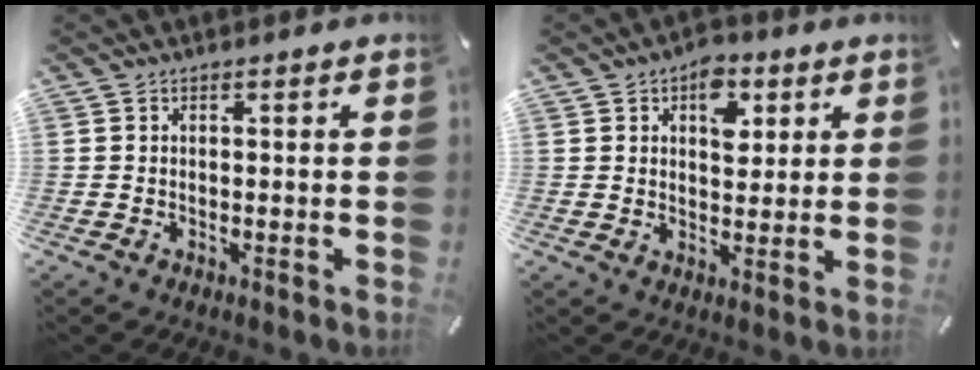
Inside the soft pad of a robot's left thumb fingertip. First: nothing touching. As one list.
[{"total": 7.9, "force": [3.2, 5.2, 5.0], "torque": [-0.051, -0.006, 0.050]}]